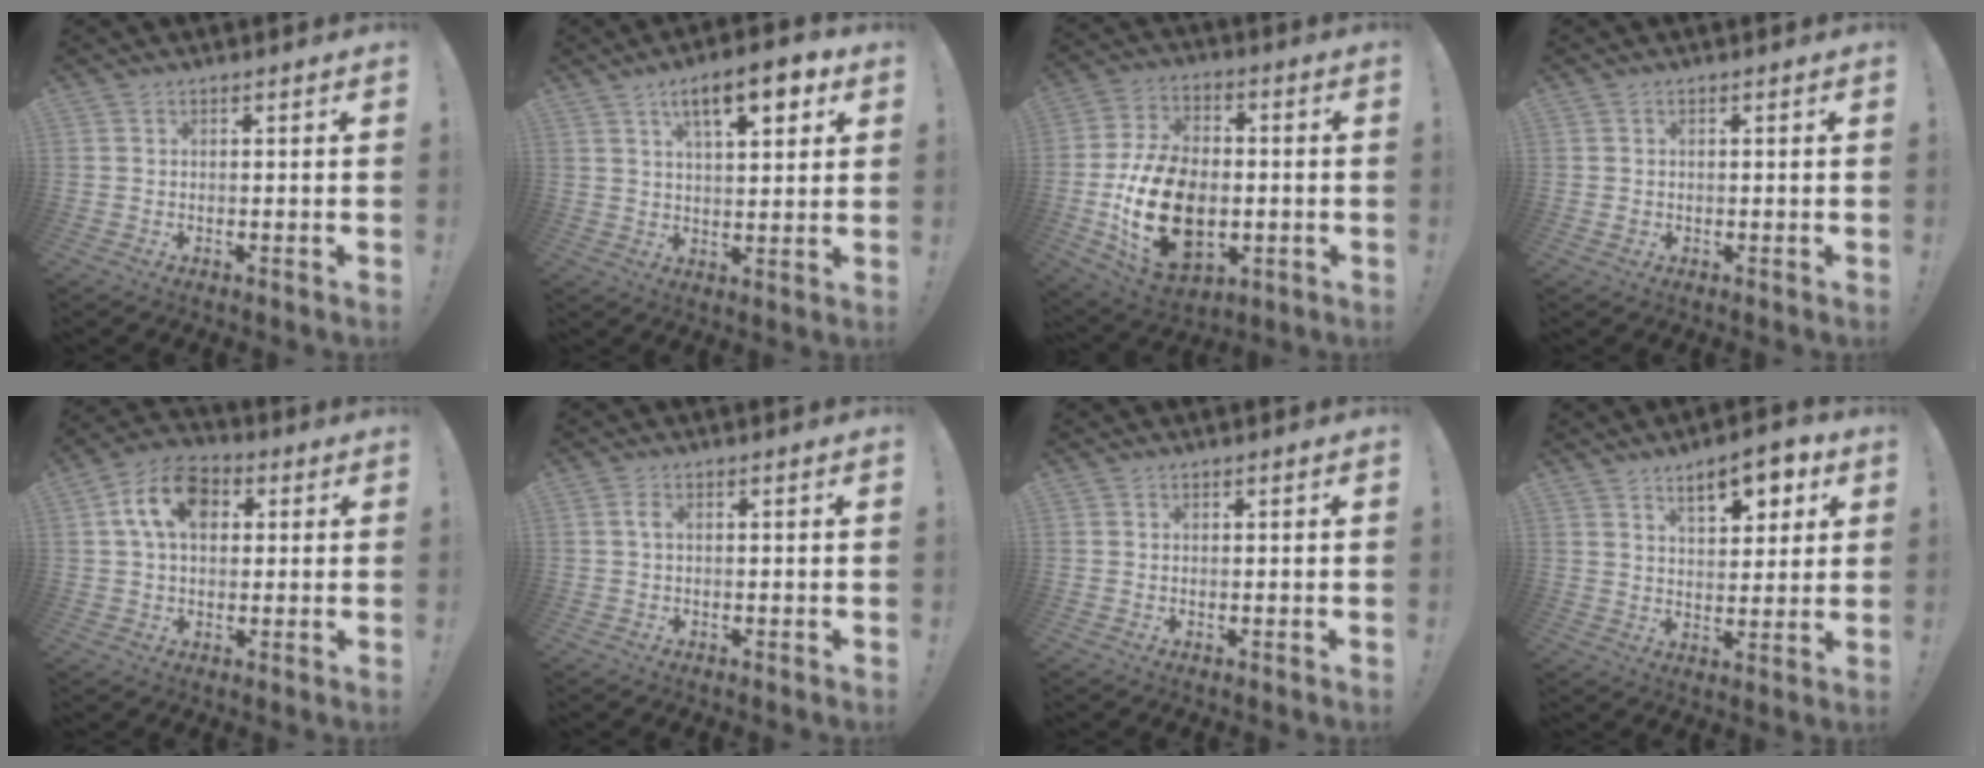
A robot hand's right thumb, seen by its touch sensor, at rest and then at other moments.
{"total": 11.9, "force": [5.8, 4.4, 9.4], "torque": [-0.130, -0.016, 0.091]}
{"total": 21.9, "force": [-4.6, 14.9, 15.4], "torque": [-0.281, 0.029, -0.063]}
{"total": 0.9, "force": [-0.1, 0.8, 0.2], "torque": [0.000, 0.002, -0.003]}
{"total": 12.3, "force": [3.8, 8.3, 8.3], "torque": [-0.136, 0.010, 0.074]}
{"total": 1.6, "force": [-0.1, 0.8, 1.4], "torque": [-0.029, 0.006, -0.002]}
{"total": 0.0}
{"total": 10.3, "force": [6.0, 4.4, 7.1], "torque": [-0.093, -0.026, 0.101]}